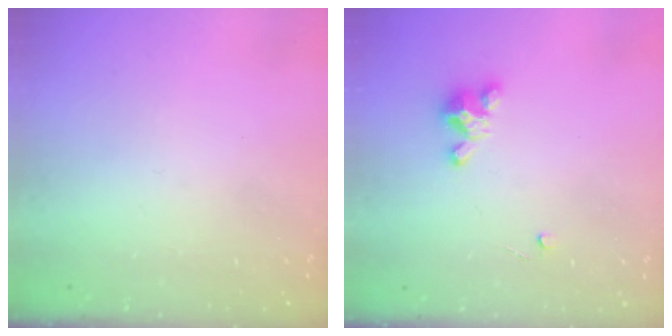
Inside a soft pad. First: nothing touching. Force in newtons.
{"total": 3.5, "press": 3.5, "slide": 0.2}